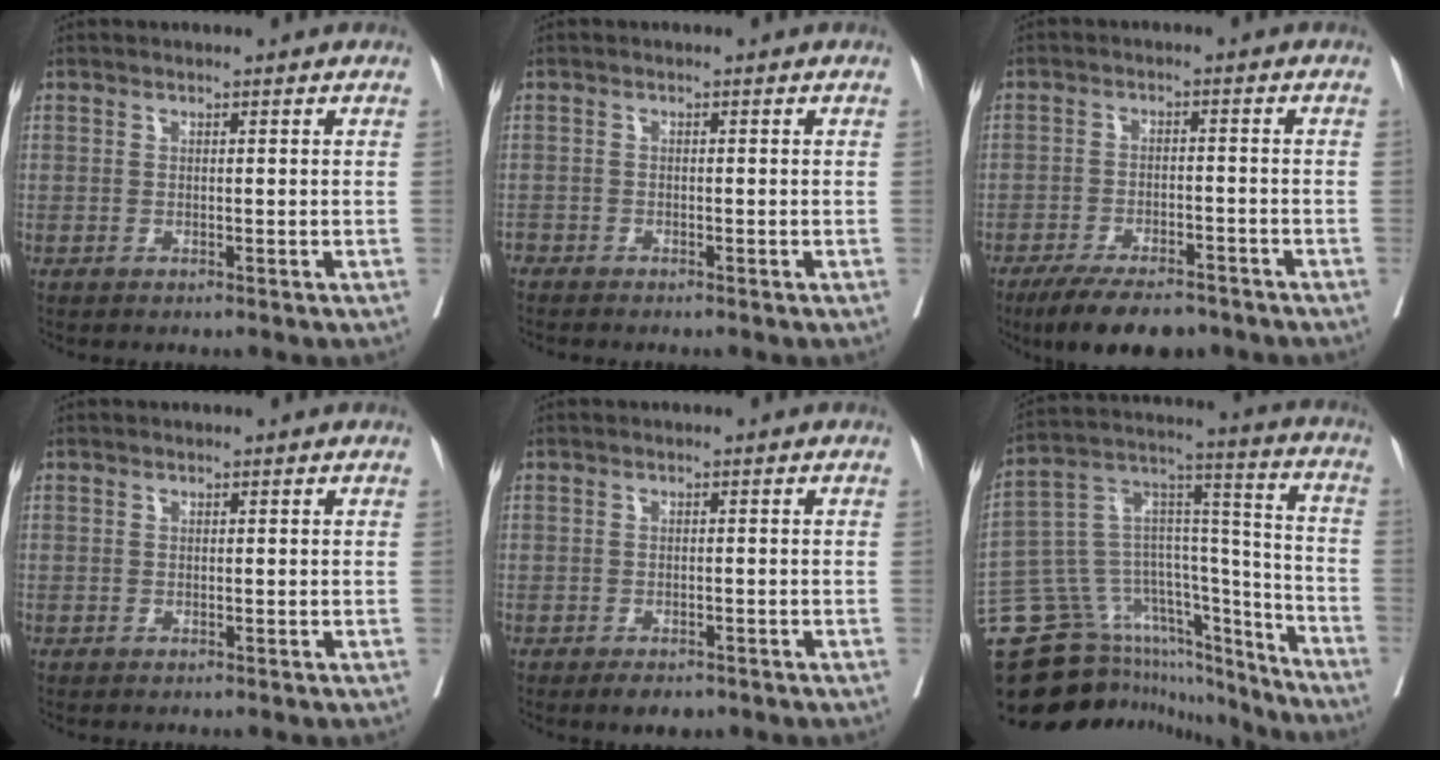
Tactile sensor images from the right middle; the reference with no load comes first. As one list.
[{"total": 2.0, "force": [-1.9, 0.4, 0.3], "torque": [-0.003, -0.005, -0.033]}, {"total": 9.9, "force": [-7.9, 3.4, 4.9], "torque": [-0.072, -0.009, -0.125]}, {"total": 0.0}, {"total": 2.8, "force": [-2.1, 1.4, 1.3], "torque": [-0.013, -0.001, -0.024]}, {"total": 23.2, "force": [-19.7, 9.8, 7.3], "torque": [-0.137, 0.081, -0.301]}]